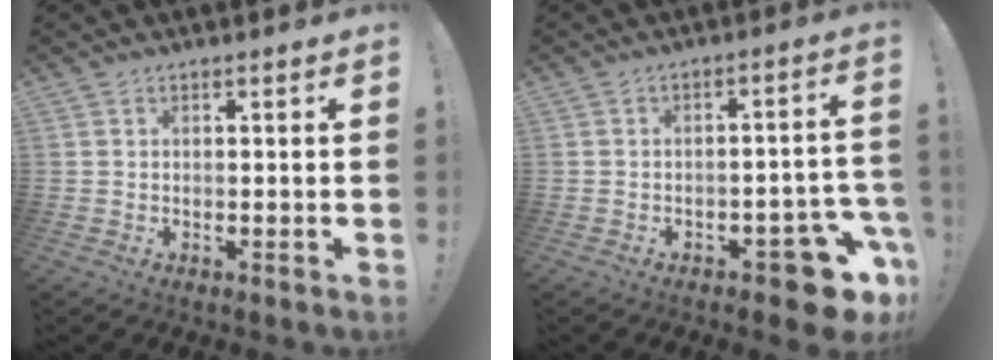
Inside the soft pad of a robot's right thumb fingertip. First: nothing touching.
{"total": 10.0, "force": [-6.4, 3.7, 6.7], "torque": [-0.060, 0.041, -0.106]}